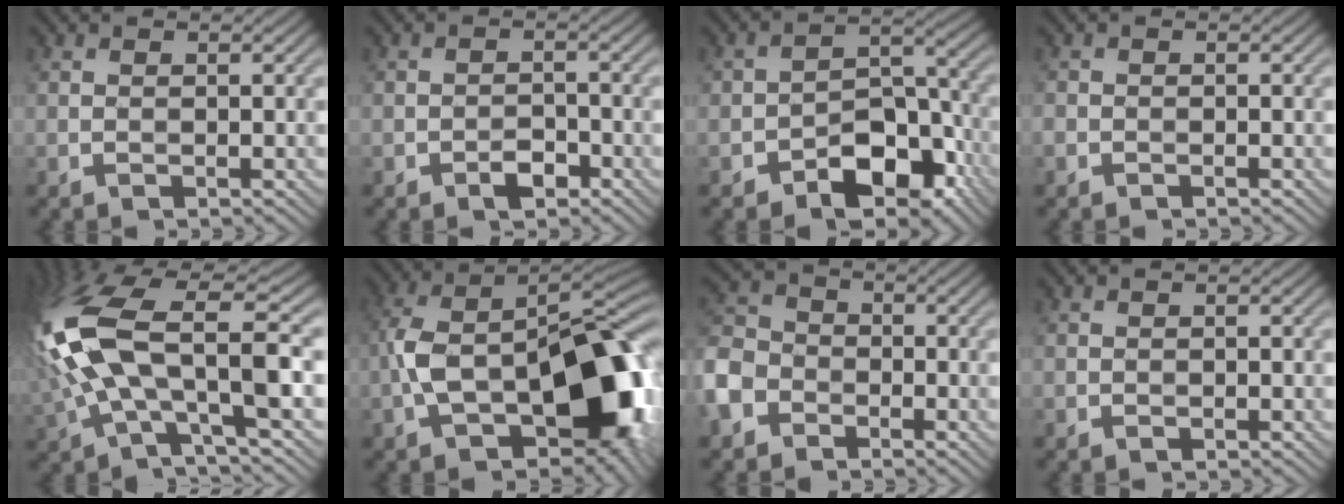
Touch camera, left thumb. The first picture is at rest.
{"total": 2.5, "force": [-1.7, 1.4, 1.2], "torque": [-0.015, 0.004, -0.032]}
{"total": 9.4, "force": [-5.1, 5.7, 5.3], "torque": [-0.067, -0.002, -0.093]}
{"total": 0.9, "force": [-0.7, 0.5, 0.0], "torque": [-0.001, -0.002, -0.015]}
{"total": 14.9, "force": [0.2, 5.7, 13.7], "torque": [-0.310, 0.007, -0.004]}
{"total": 17.0, "force": [-3.8, 10.0, 13.2], "torque": [-0.211, -0.011, -0.065]}
{"total": 7.6, "force": [-4.2, 5.5, 3.1], "torque": [-0.096, -0.005, -0.108]}
{"total": 0.0}